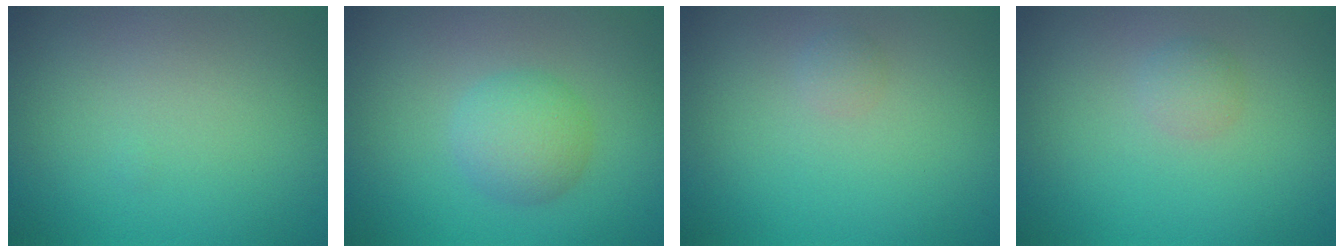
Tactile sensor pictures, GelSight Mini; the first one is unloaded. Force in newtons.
{"total": 3.0, "press": 3.0, "slide": 0.1}
{"total": 0.7, "press": 0.7, "slide": 0.0}
{"total": 1.1, "press": 1.1, "slide": 0.1}